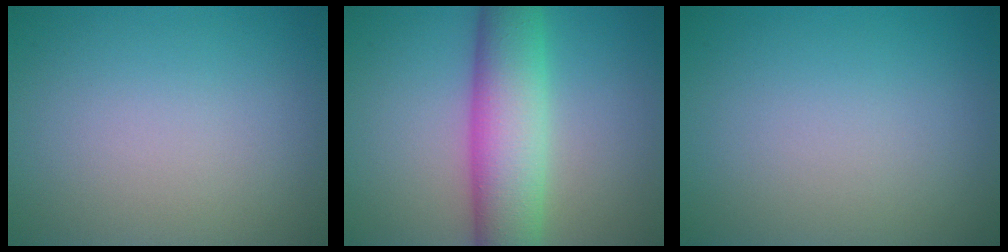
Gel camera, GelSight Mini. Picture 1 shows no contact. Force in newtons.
{"total": 8.2, "press": 8.2, "slide": 0.2}
{"total": 0.0}